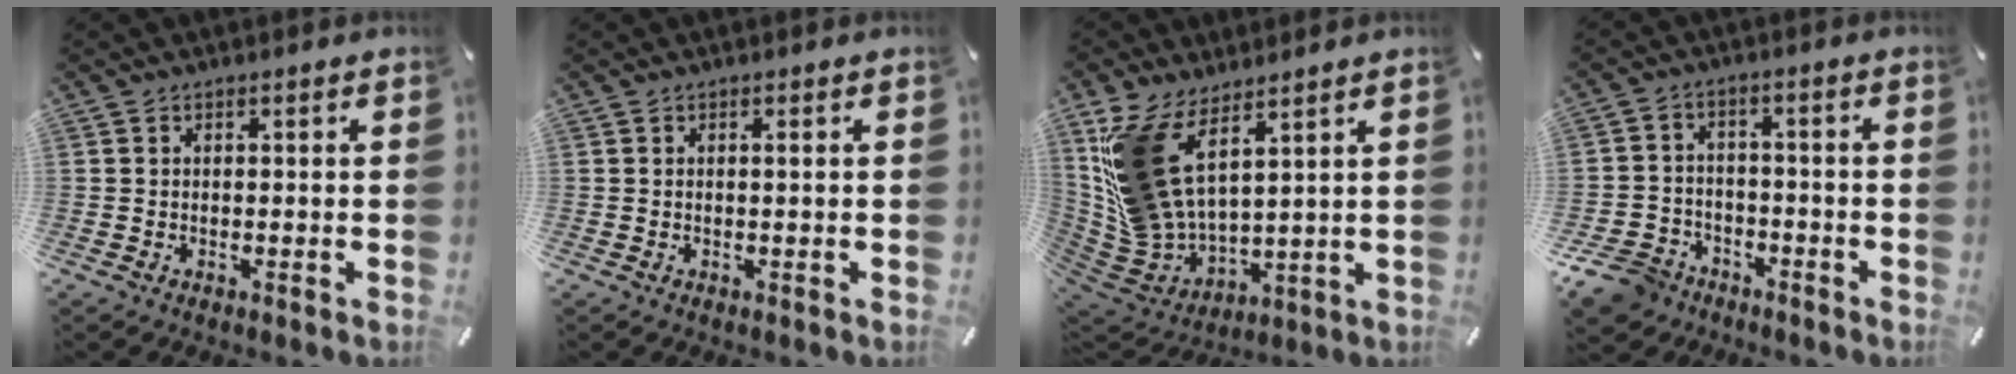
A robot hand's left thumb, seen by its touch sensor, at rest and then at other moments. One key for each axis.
{"total": 0.6, "fx": 0.1, "fy": 0.0, "fz": 0.6, "tx": -0.010, "ty": -0.001, "tz": 0.001}
{"total": 14.5, "fx": 8.8, "fy": 8.0, "fz": 8.3, "tx": -0.208, "ty": -0.063, "tz": 0.165}
{"total": 8.0, "fx": -5.7, "fy": 5.3, "fz": 1.6, "tx": -0.037, "ty": 0.041, "tz": -0.110}